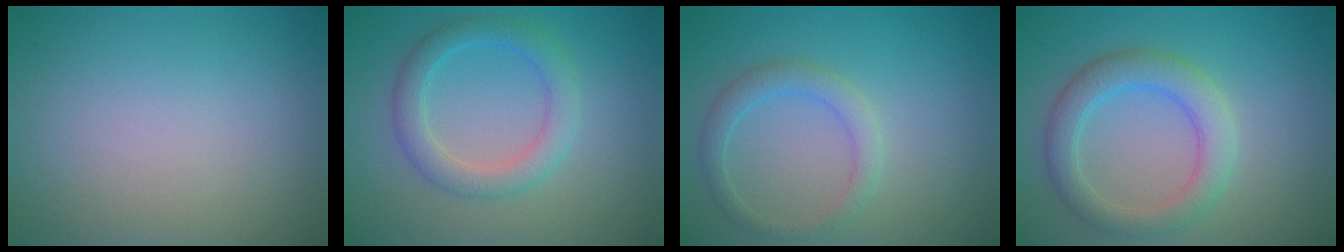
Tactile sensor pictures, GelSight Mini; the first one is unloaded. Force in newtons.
{"total": 3.2, "press": 3.2, "slide": 0.2}
{"total": 2.2, "press": 2.2, "slide": 0.1}
{"total": 3.9, "press": 3.9, "slide": 0.1}